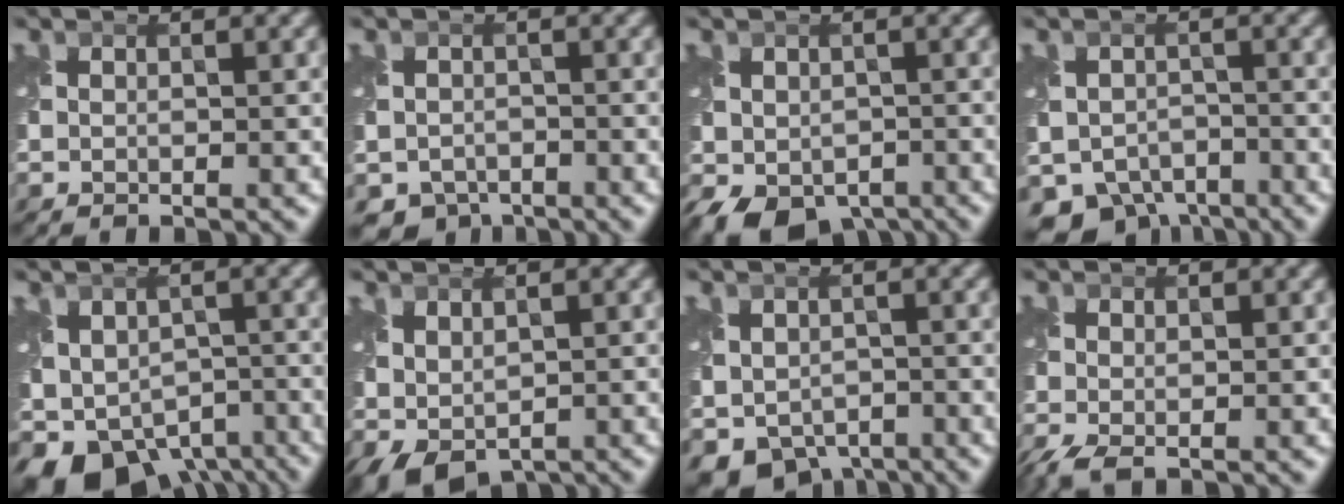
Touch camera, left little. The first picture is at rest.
{"total": 3.2, "force": [-2.3, 2.1, 0.7], "torque": [-0.006, -0.015, -0.043]}
{"total": 6.9, "force": [-3.7, 4.6, 3.5], "torque": [-0.058, -0.031, -0.050]}
{"total": 7.6, "force": [-5.4, 4.8, 2.5], "torque": [-0.034, -0.024, -0.081]}
{"total": 10.5, "force": [-6.1, 6.4, 5.6], "torque": [-0.104, -0.033, -0.081]}
{"total": 3.6, "force": [-0.5, 2.3, 2.7], "torque": [-0.055, -0.003, -0.003]}
{"total": 6.2, "force": [-3.3, 4.3, 3.0], "torque": [-0.050, -0.028, -0.048]}
{"total": 2.1, "force": [-1.1, 0.7, 1.6], "torque": [-0.047, -0.011, -0.025]}